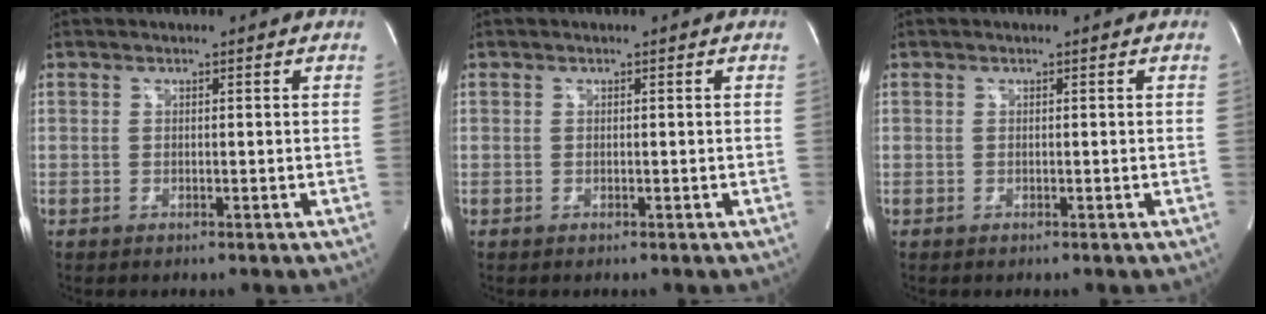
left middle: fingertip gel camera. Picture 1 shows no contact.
{"total": 0.0}
{"total": 0.0}